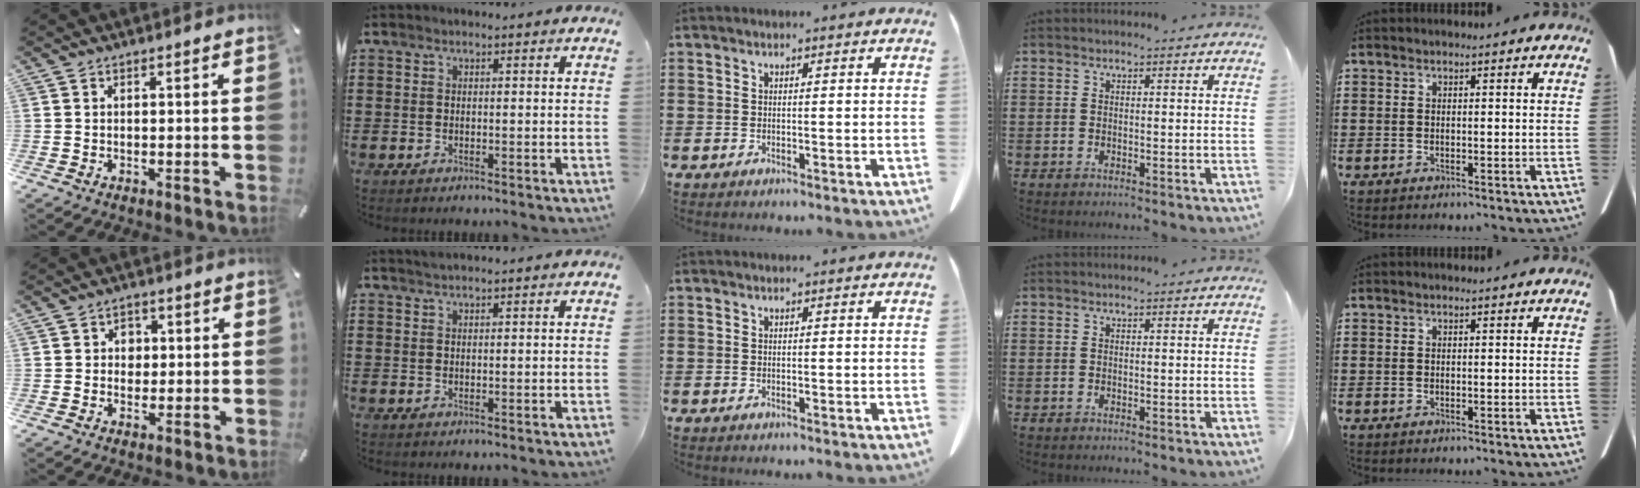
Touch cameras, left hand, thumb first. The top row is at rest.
{"thumb": {"total": 4.1, "force": [0.3, 3.8, 1.5], "torque": [-0.013, -0.002, -0.001]}, "index": {"total": 0.9, "force": [0.8, 0.0, 0.3], "torque": [-0.008, 0.000, 0.015]}}